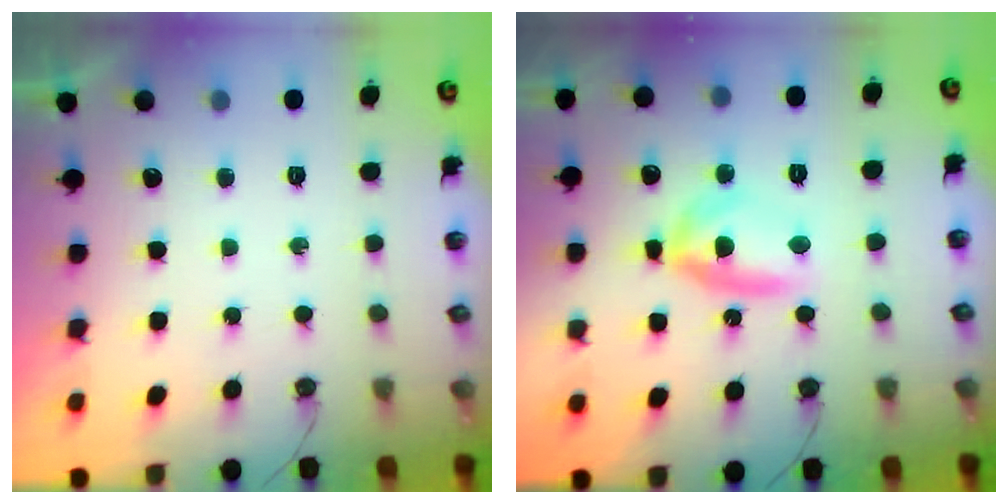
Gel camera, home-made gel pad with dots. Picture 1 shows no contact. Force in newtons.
{"total": 11.4, "press": 11.4, "slide": 1.0}